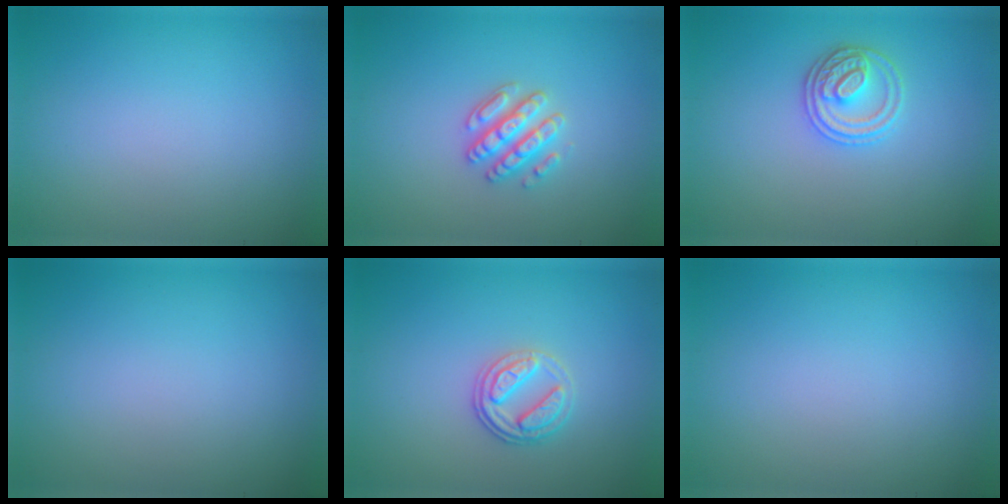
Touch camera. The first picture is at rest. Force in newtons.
{"total": 2.8, "press": 2.7, "slide": 0.8}
{"total": 2.7, "press": 2.7, "slide": 0.6}
{"total": 0.0}
{"total": 2.7, "press": 2.4, "slide": 1.1}
{"total": 0.0}